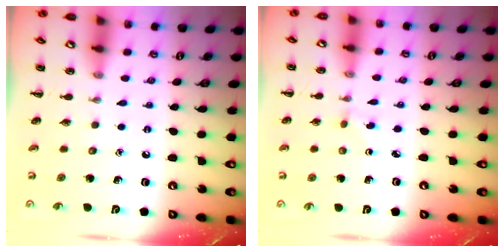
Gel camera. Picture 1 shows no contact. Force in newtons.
{"total": 1.2, "press": 1.0, "slide": 0.8}